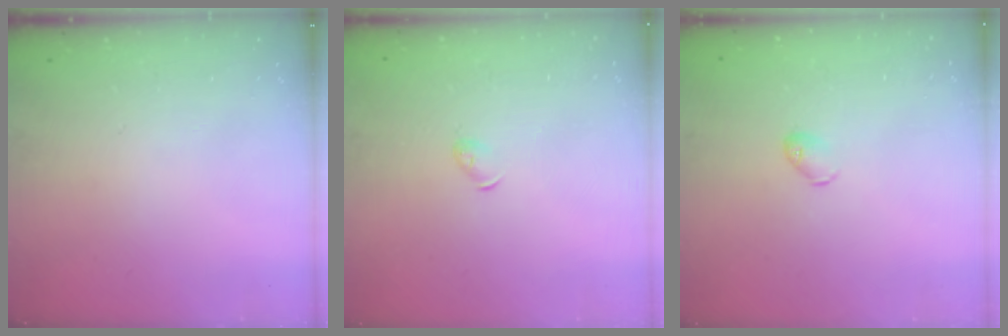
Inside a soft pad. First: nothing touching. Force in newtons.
{"total": 3.6, "press": 3.5, "slide": 0.8}
{"total": 4.2, "press": 4.2, "slide": 0.8}